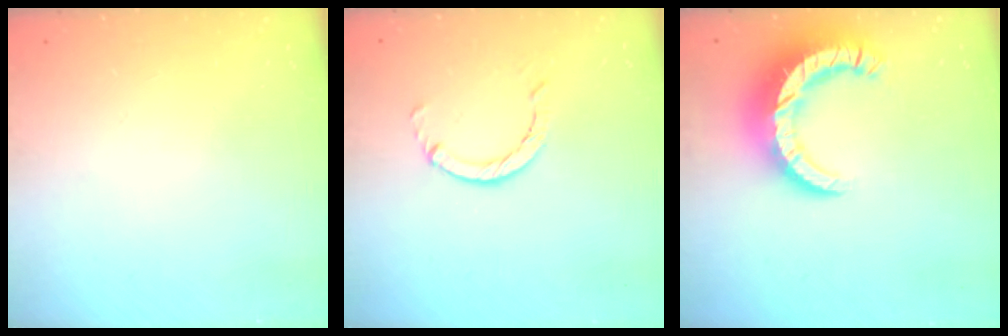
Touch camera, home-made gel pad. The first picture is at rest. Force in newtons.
{"total": 1.4, "press": 1.4, "slide": 0.3}
{"total": 12.7, "press": 12.7, "slide": 1.2}